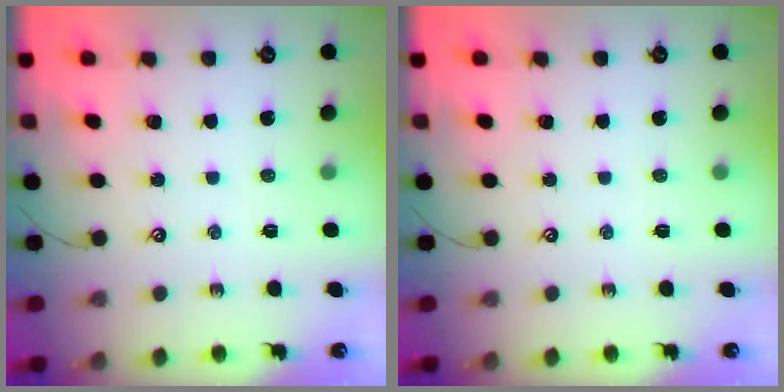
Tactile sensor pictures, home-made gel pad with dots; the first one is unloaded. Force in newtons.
{"total": 0.0}